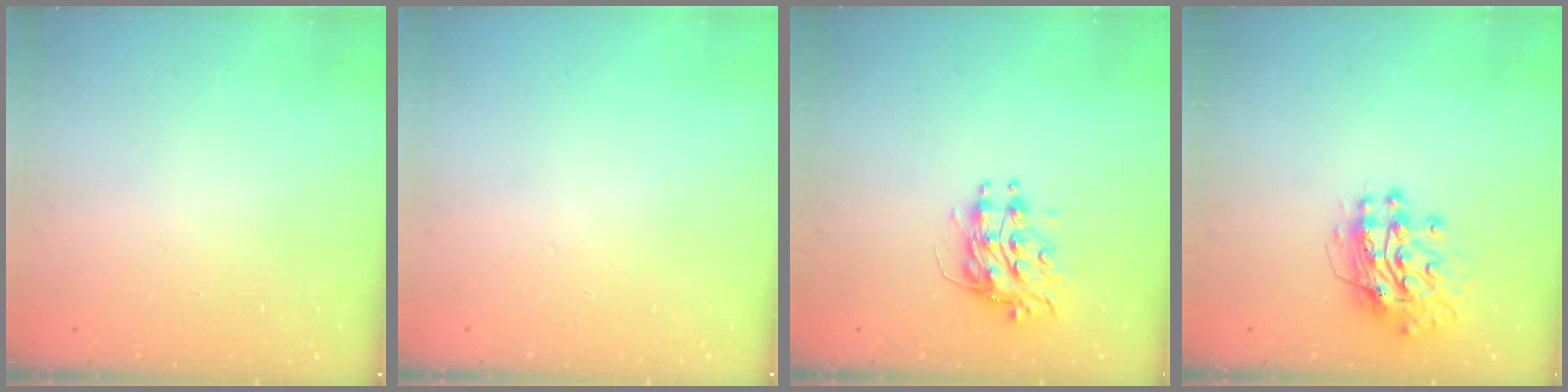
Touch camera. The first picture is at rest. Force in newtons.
{"total": 0.0}
{"total": 9.0, "press": 9.0, "slide": 0.7}
{"total": 12.8, "press": 12.7, "slide": 1.1}